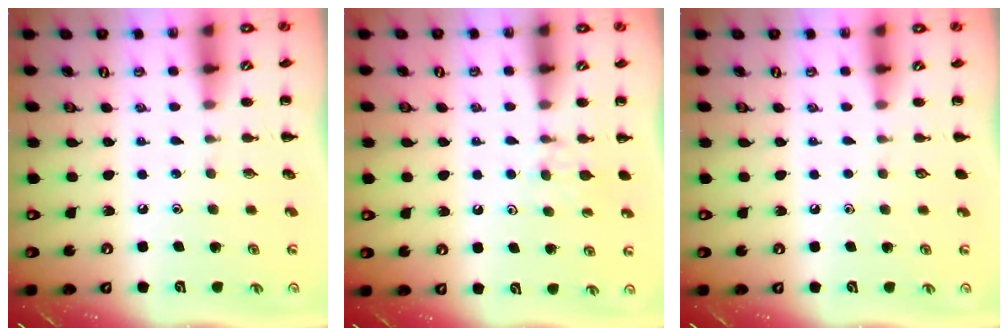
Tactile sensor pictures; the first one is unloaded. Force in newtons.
{"total": 5.6, "press": 5.4, "slide": 1.7}
{"total": 0.0}